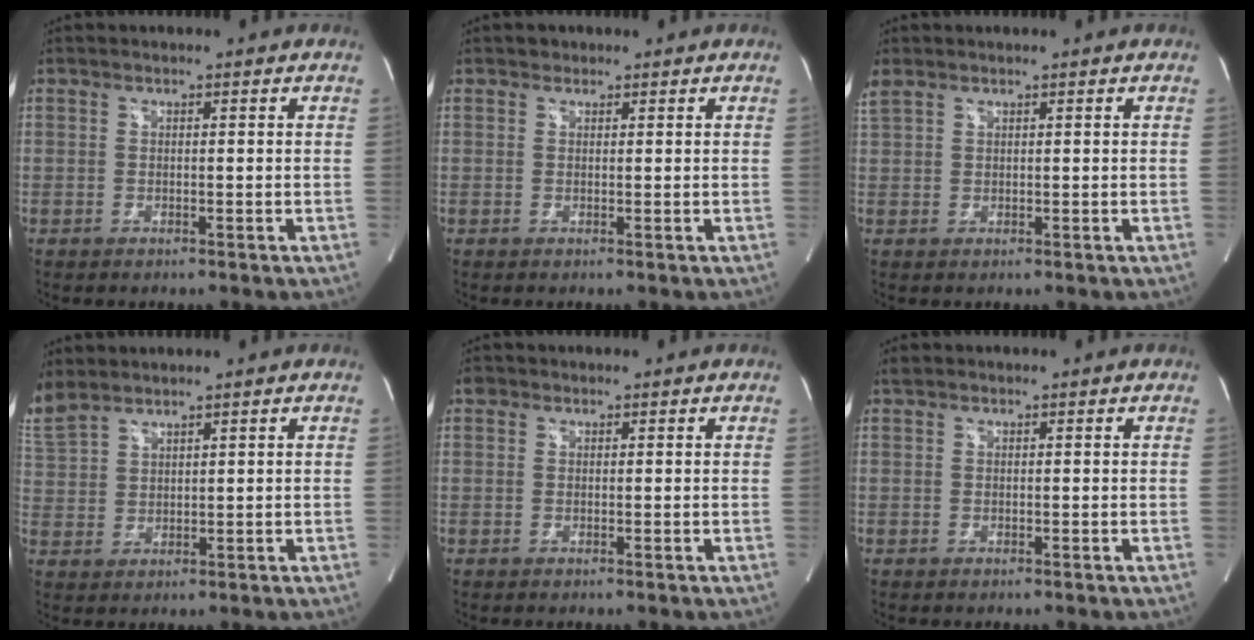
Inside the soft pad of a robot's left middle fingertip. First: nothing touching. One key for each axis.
{"total": 0.8, "fx": 0.6, "fy": 0.5, "fz": 0.0, "tx": -0.001, "ty": -0.001, "tz": 0.008}
{"total": 2.5, "fx": 2.0, "fy": 1.0, "fz": 1.1, "tx": -0.047, "ty": 0.025, "tz": 0.051}
{"total": 6.7, "fx": 6.1, "fy": 1.9, "fz": 2.3, "tx": -0.076, "ty": 0.013, "tz": 0.139}
{"total": 1.0, "fx": 0.6, "fy": 0.7, "fz": 0.2, "tx": 0.000, "ty": 0.007, "tz": 0.008}
{"total": 0.7, "fx": 0.6, "fy": 0.4, "fz": 0.1, "tx": -0.005, "ty": 0.011, "tz": 0.010}